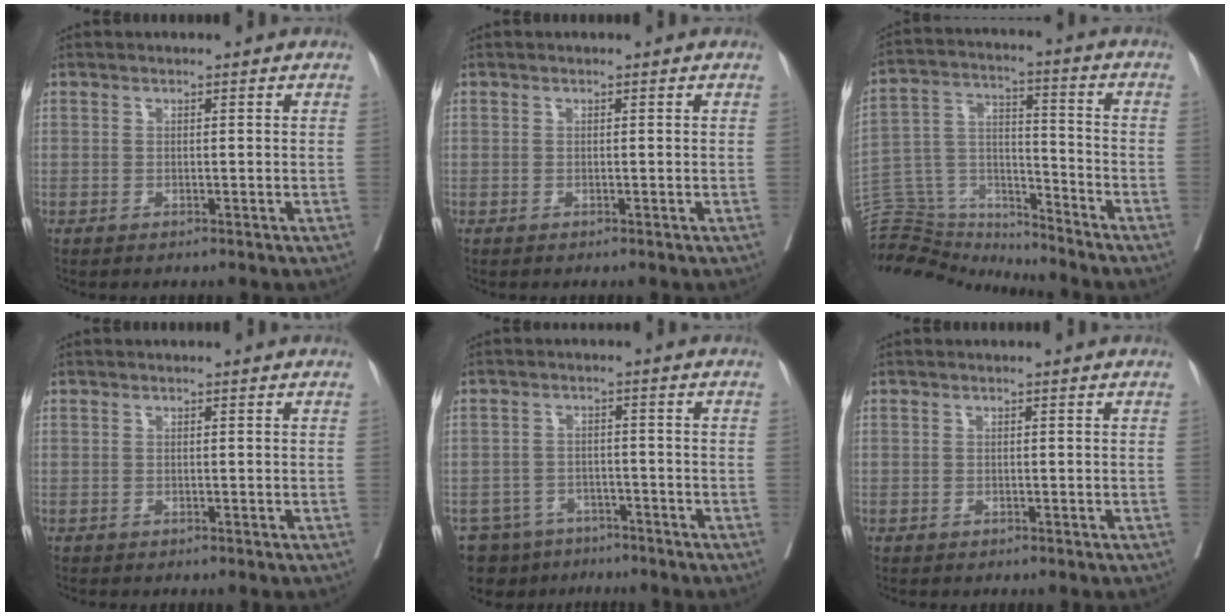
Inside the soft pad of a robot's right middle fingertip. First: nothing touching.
{"total": 0.0}
{"total": 12.7, "force": [-12.2, 3.4, 1.1], "torque": [-0.030, 0.067, -0.215]}
{"total": 0.0}
{"total": 7.3, "force": [-5.7, 4.6, 1.0], "torque": [-0.018, 0.007, -0.084]}
{"total": 0.8, "force": [-0.3, 0.7, 0.0], "torque": [-0.001, 0.005, -0.008]}